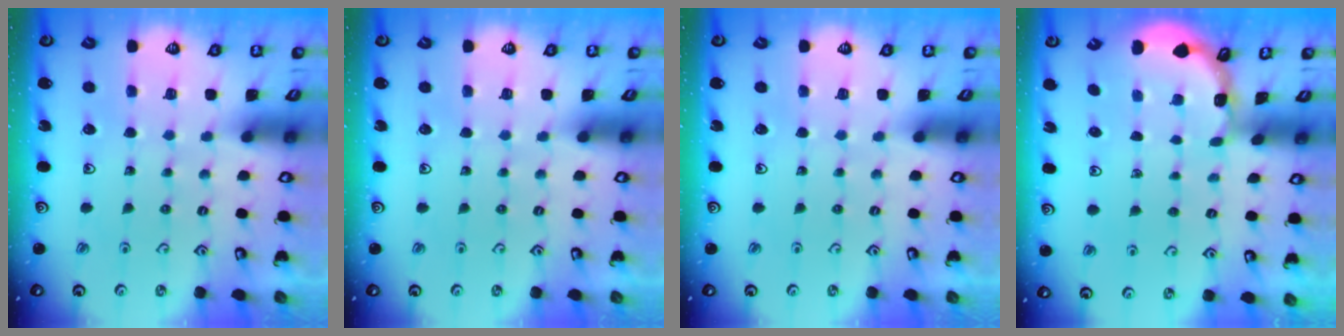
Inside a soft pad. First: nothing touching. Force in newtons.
{"total": 0.0}
{"total": 0.0}
{"total": 1.8, "press": 1.8, "slide": 0.2}